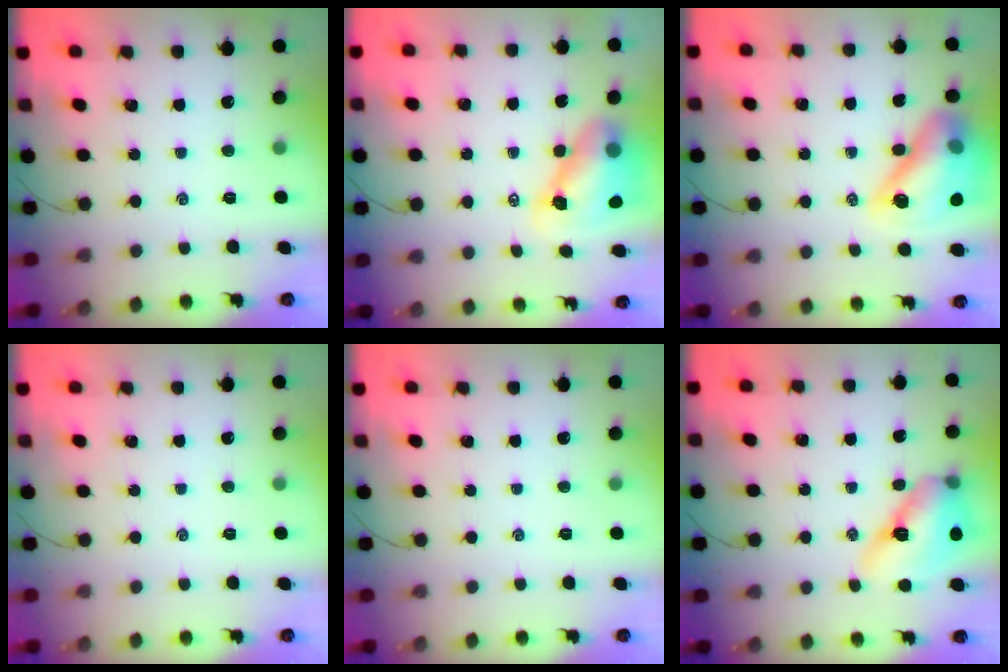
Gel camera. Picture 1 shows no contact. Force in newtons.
{"total": 9.0, "press": 8.6, "slide": 2.4}
{"total": 18.0, "press": 17.4, "slide": 4.6}
{"total": 0.0}
{"total": 0.0}
{"total": 12.5, "press": 11.9, "slide": 3.7}